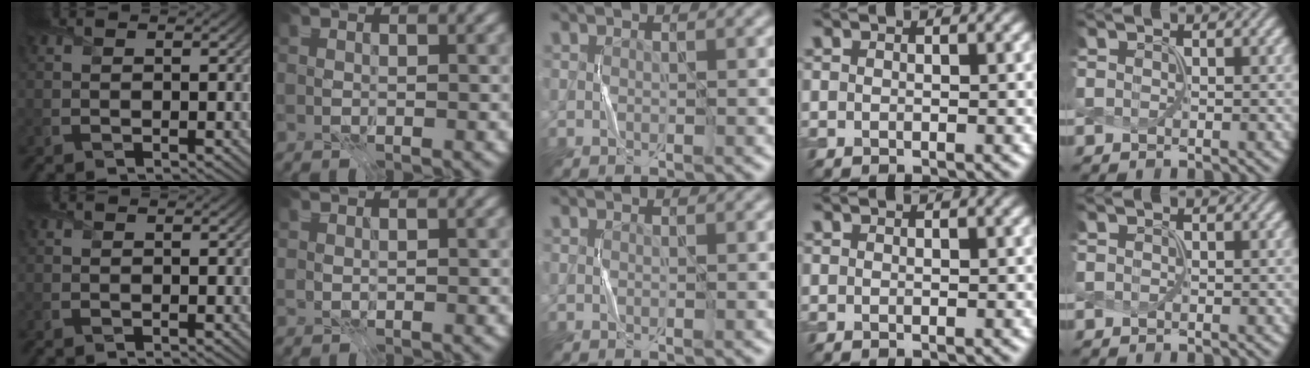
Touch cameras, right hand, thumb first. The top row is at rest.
{"index": {"total": 0.7, "force": [0.5, -0.4, -0.2], "torque": [0.000, 0.000, 0.010]}}